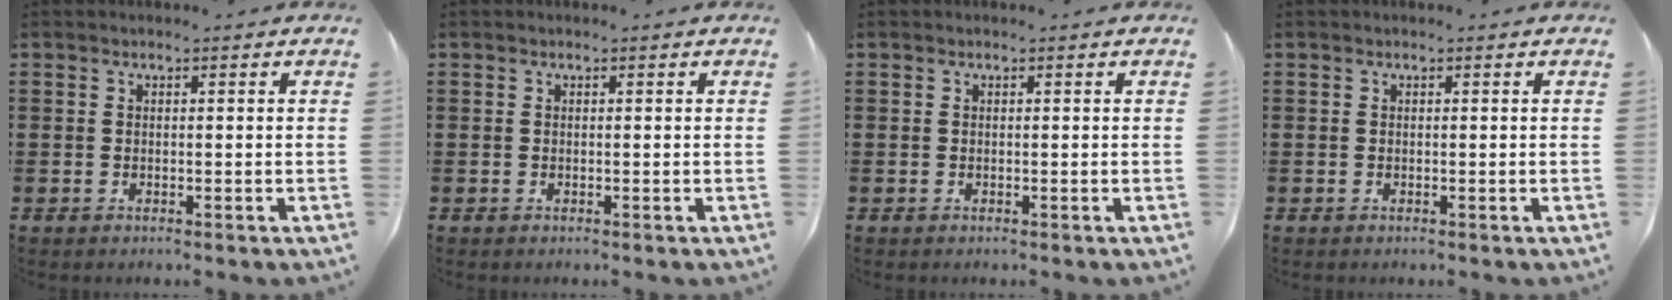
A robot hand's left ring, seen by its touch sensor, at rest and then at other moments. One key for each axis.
{"total": 0.0}
{"total": 0.0}
{"total": 0.0}